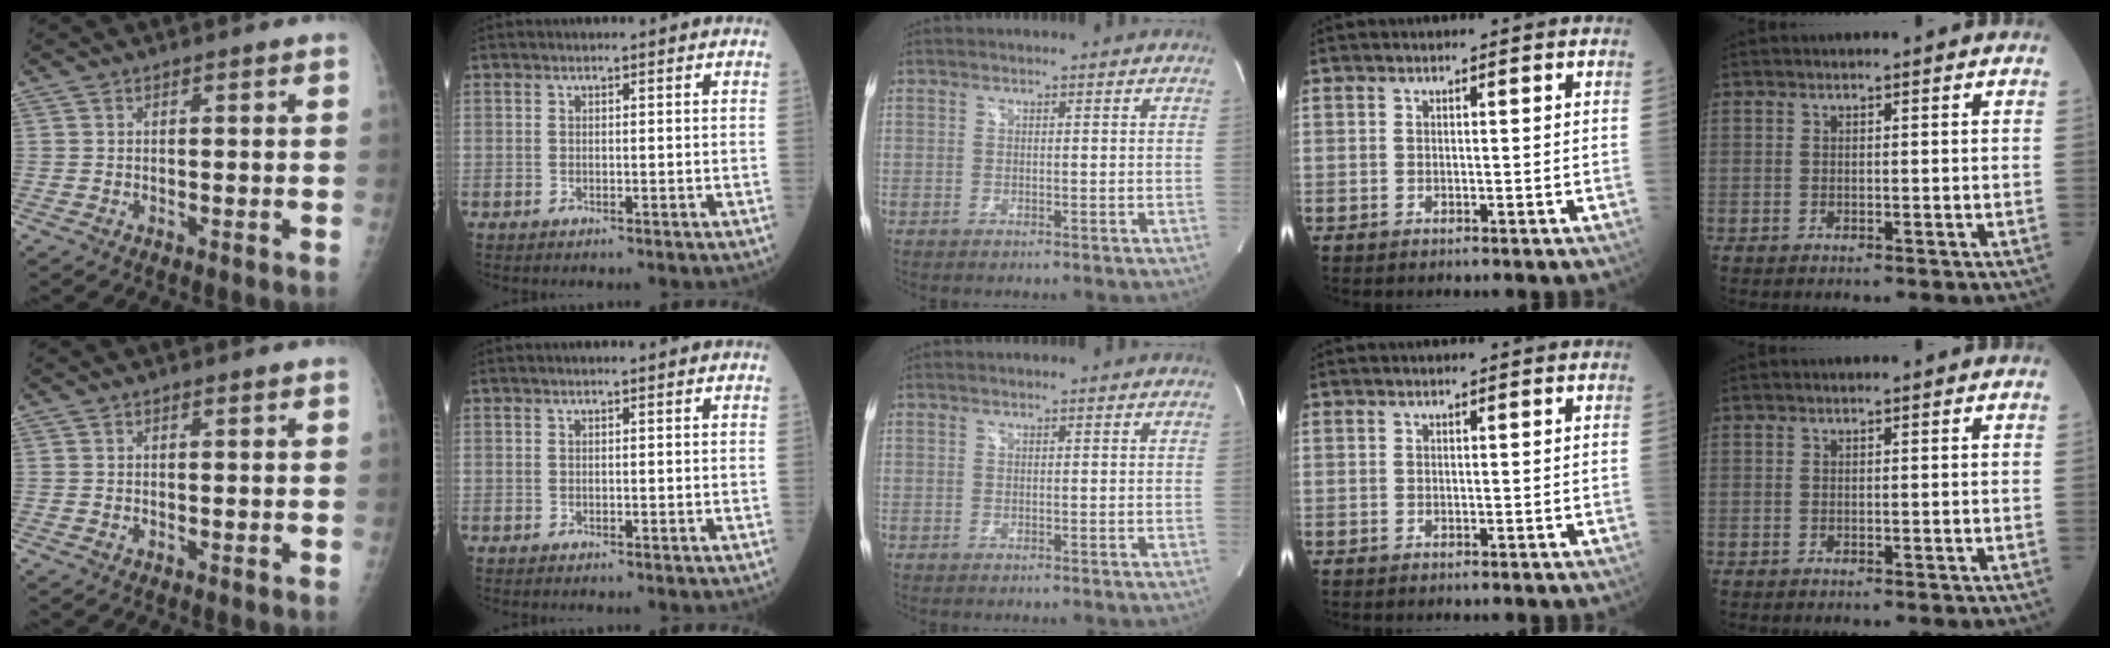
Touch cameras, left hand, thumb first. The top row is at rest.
{}